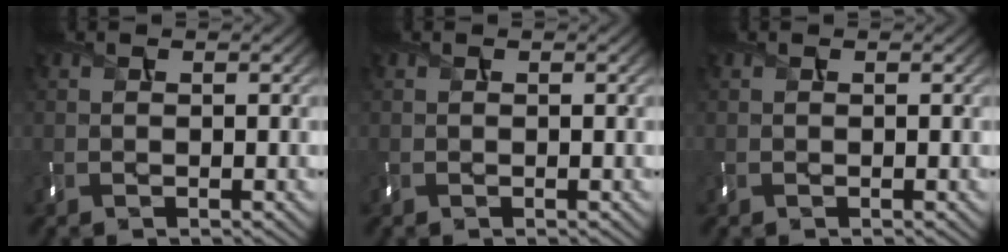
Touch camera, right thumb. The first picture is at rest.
{"total": 0.0}
{"total": 0.0}